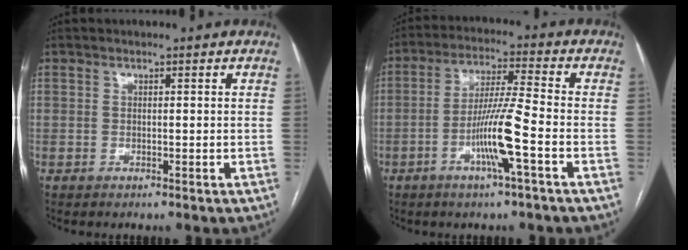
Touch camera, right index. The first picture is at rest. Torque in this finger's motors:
{"motor_torque": [1.39, -0.45, 0.73, 0.13]}